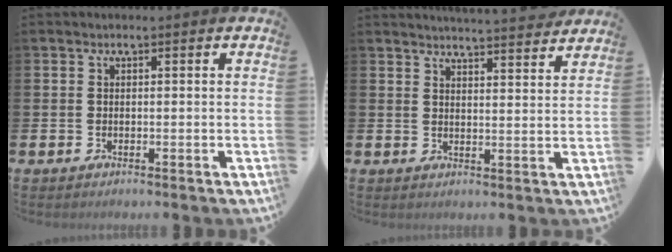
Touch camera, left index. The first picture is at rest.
{"total": 4.6, "force": [4.6, -0.5, 0.2], "torque": [-0.005, -0.033, 0.080]}